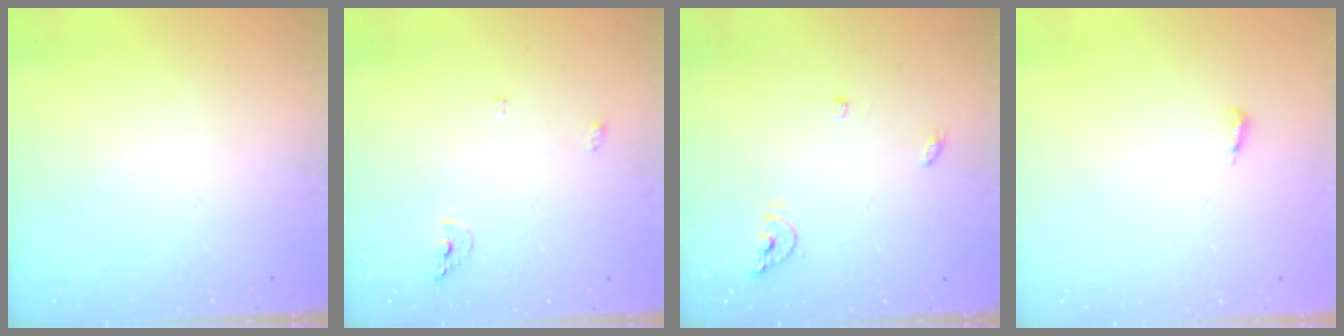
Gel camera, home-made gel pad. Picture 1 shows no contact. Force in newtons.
{"total": 5.6, "press": 5.5, "slide": 0.9}
{"total": 6.2, "press": 6.2, "slide": 0.4}
{"total": 3.6, "press": 2.7, "slide": 2.4}